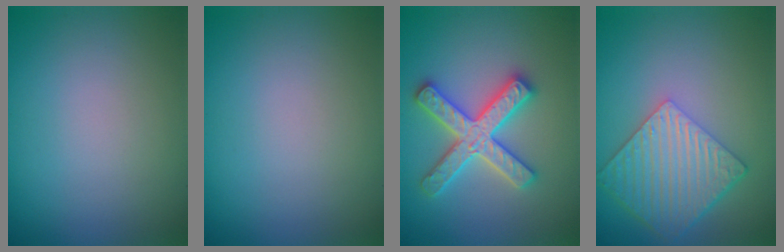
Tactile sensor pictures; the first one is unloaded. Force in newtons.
{"total": 0.0}
{"total": 5.1, "press": 5.0, "slide": 0.7}
{"total": 6.1, "press": 4.5, "slide": 4.1}